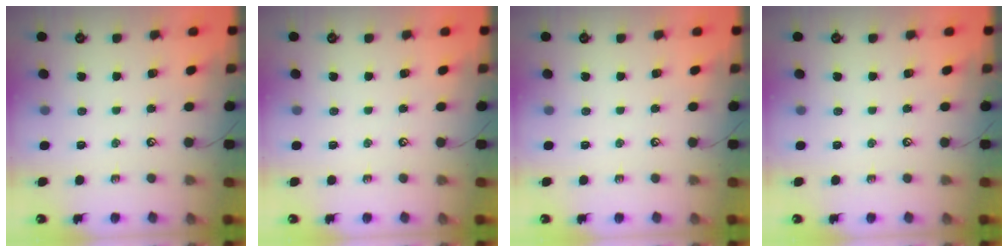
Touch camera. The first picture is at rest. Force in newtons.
{"total": 0.0}
{"total": 0.0}
{"total": 0.0}